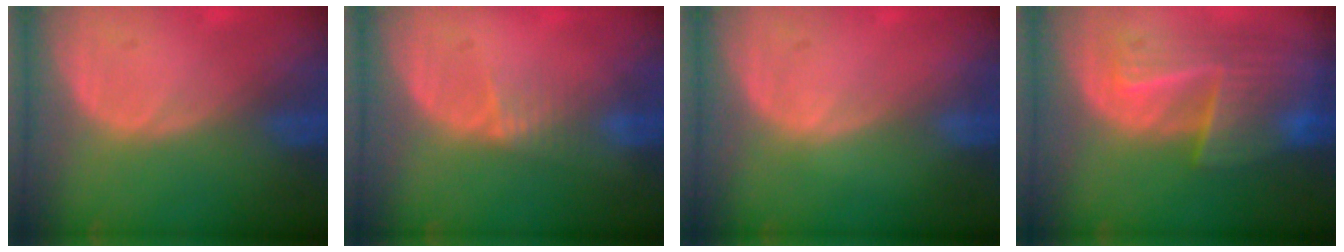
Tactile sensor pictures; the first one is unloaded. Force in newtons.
{"total": 2.3, "press": 2.1, "slide": 1.0}
{"total": 0.0}
{"total": 8.9, "press": 8.1, "slide": 3.7}